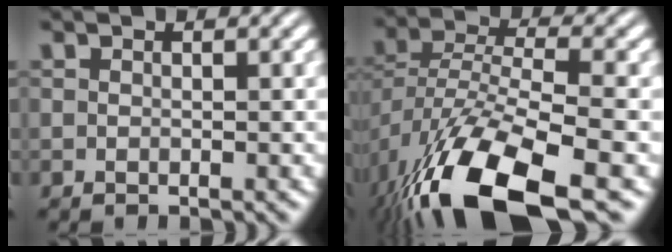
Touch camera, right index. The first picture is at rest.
{"total": 9.4, "force": [-4.3, 3.8, 7.4], "torque": [-0.160, -0.042, -0.043]}